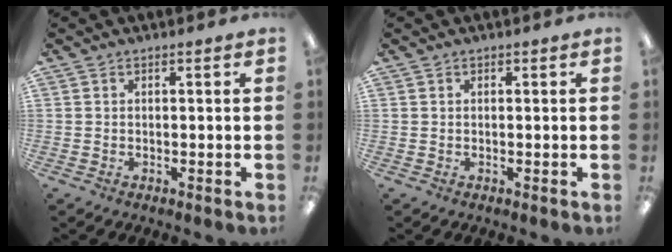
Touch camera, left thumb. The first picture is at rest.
{"total": 0.0}